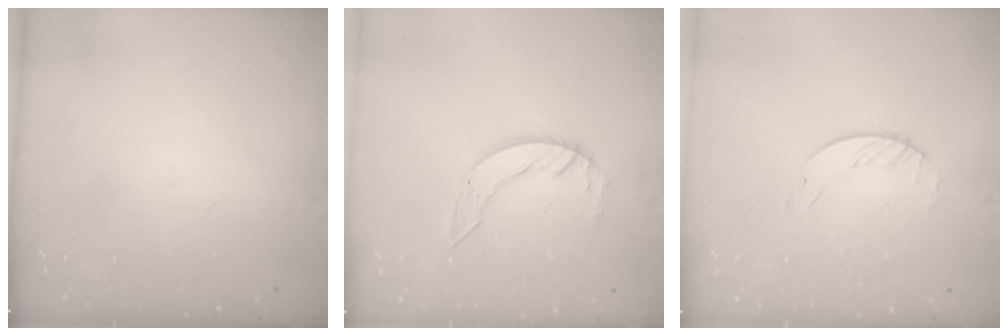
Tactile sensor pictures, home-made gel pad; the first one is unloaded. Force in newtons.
{"total": 6.8, "press": 6.8, "slide": 0.3}
{"total": 1.7, "press": 1.7, "slide": 0.2}